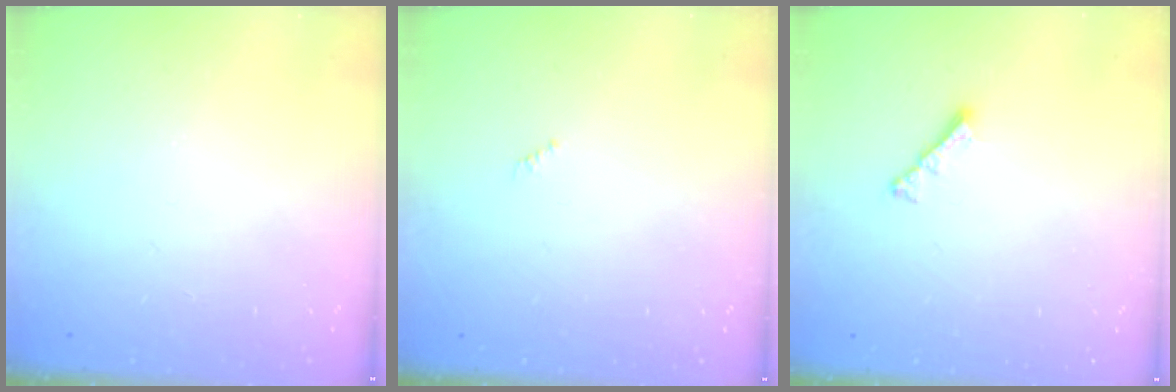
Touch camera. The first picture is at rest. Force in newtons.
{"total": 0.0}
{"total": 3.0, "press": 3.0, "slide": 0.6}